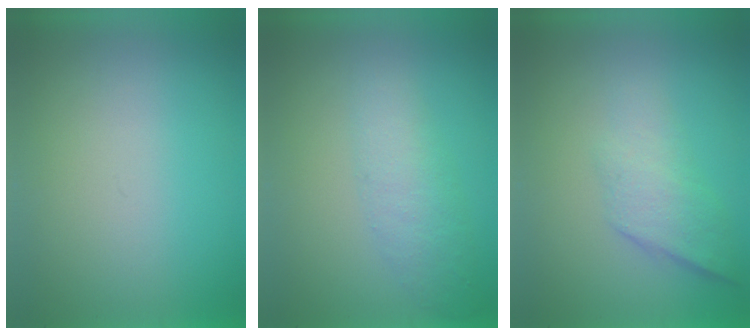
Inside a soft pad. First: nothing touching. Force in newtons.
{"total": 2.2}
{"total": 2.3}